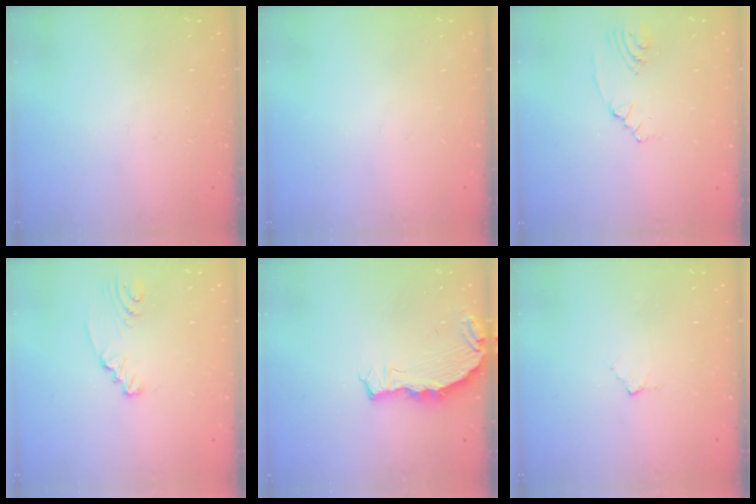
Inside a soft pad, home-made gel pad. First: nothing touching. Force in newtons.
{"total": 0.0}
{"total": 2.4, "press": 2.1, "slide": 1.2}
{"total": 2.4, "press": 2.4, "slide": 0.2}
{"total": 4.9, "press": 4.4, "slide": 2.2}
{"total": 2.9, "press": 2.9, "slide": 0.5}